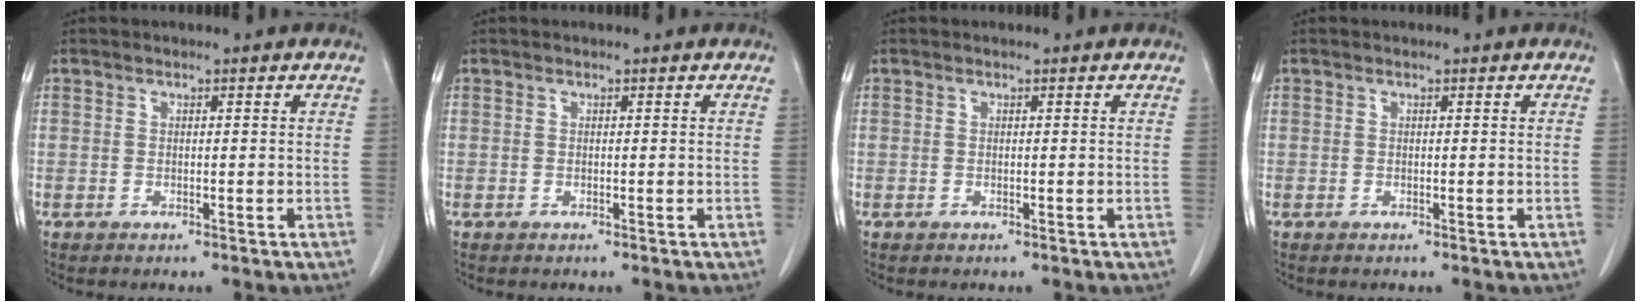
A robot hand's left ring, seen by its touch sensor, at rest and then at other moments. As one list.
[{"total": 0.0}, {"total": 0.0}, {"total": 0.0}]